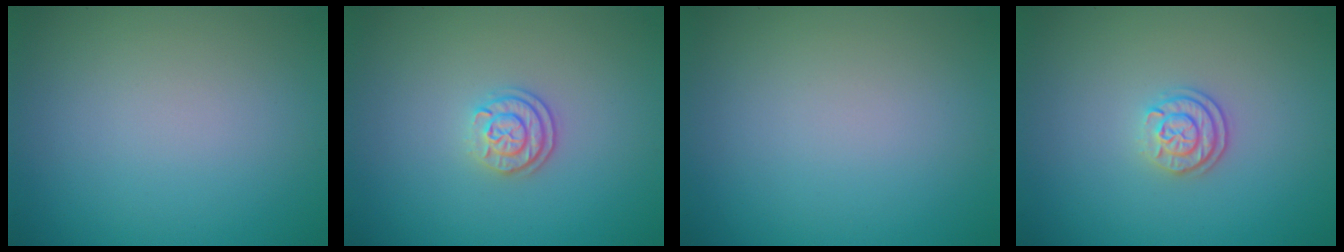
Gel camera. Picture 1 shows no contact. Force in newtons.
{"total": 2.3, "press": 1.9, "slide": 1.2}
{"total": 0.0}
{"total": 2.3, "press": 1.9, "slide": 1.2}